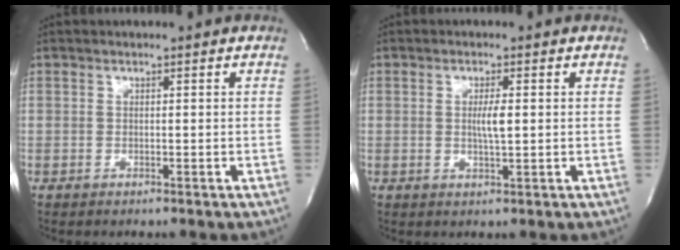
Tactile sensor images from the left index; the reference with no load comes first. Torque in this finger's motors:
{"motor_torque": [0.37, 0.09, 0.07, 0.06]}